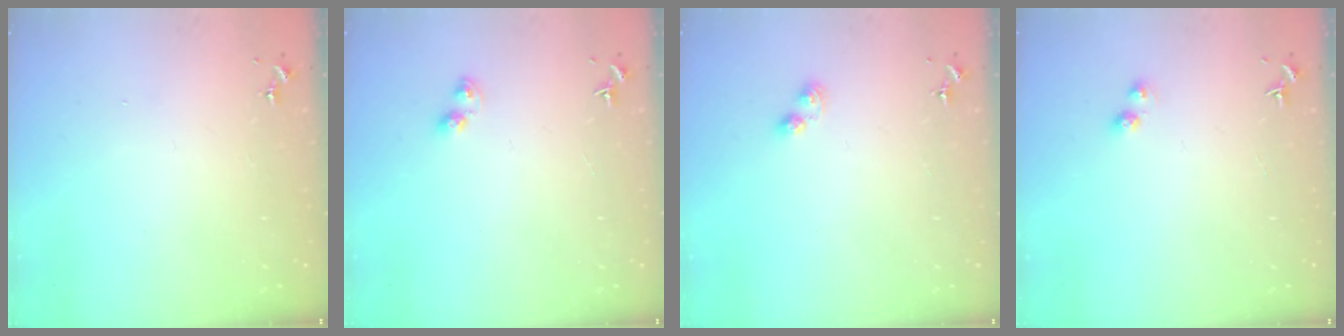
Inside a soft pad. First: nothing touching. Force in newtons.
{"total": 3.3, "press": 3.3, "slide": 0.4}
{"total": 4.1, "press": 4.1, "slide": 0.5}
{"total": 3.0, "press": 3.0, "slide": 0.4}